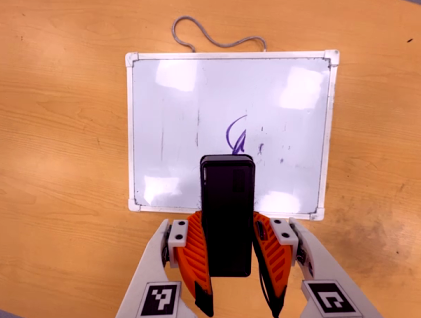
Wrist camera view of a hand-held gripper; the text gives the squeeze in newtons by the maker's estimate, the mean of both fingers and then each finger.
{"total": 7.8, "left": 6.7, "right": 9.0}